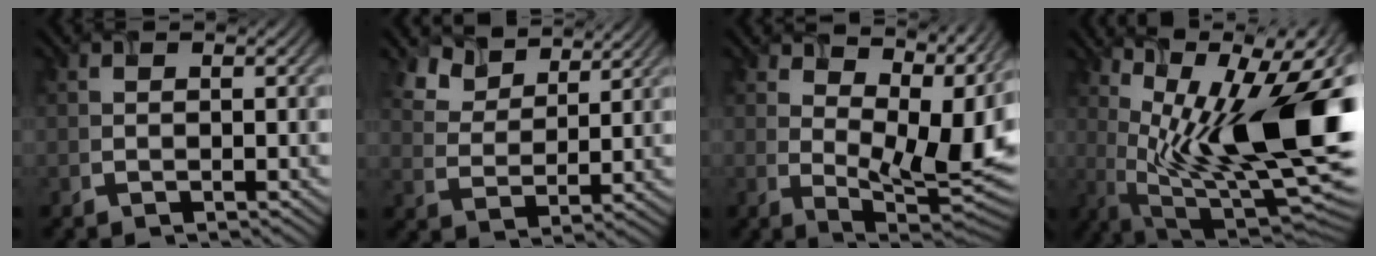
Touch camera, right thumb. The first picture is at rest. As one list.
[{"total": 5.6, "force": [4.8, 2.3, 1.8], "torque": [-0.061, 0.002, 0.109]}, {"total": 12.4, "force": [5.5, 5.8, 9.4], "torque": [-0.144, -0.001, 0.095]}, {"total": 18.3, "force": [3.8, 7.0, 16.5], "torque": [-0.232, 0.017, 0.081]}]